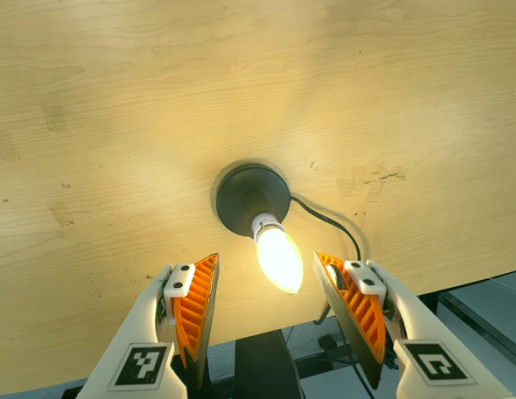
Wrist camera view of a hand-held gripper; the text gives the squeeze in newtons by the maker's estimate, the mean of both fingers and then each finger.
{"total": 0.0}